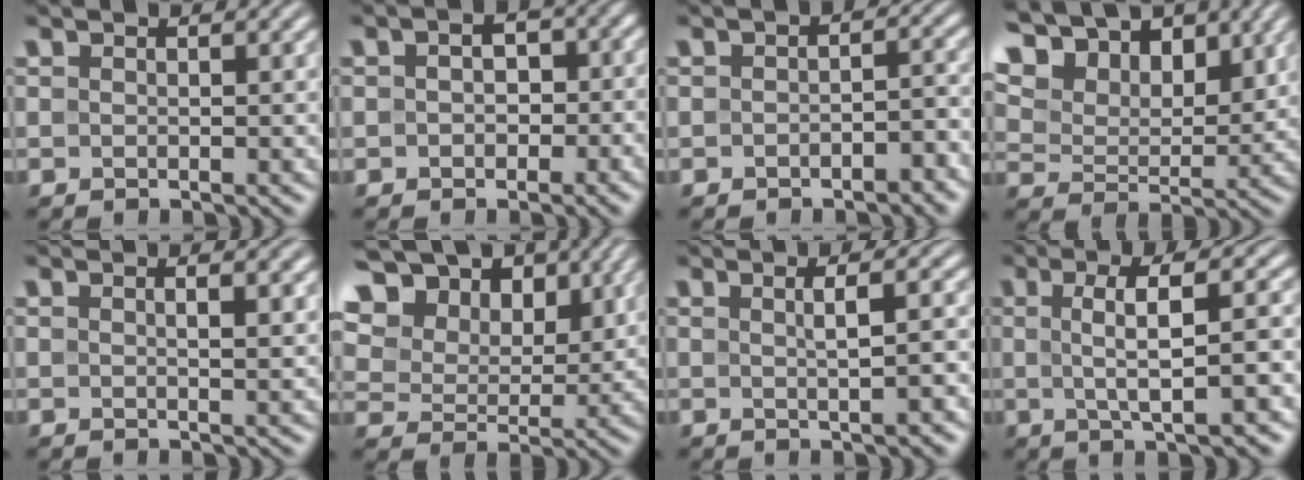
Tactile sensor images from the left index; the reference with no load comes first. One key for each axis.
{"total": 2.4, "fx": -0.3, "fy": 1.8, "fz": 1.5, "tx": -0.017, "ty": -0.001, "tz": -0.010}
{"total": 3.0, "fx": -1.3, "fy": 1.6, "fz": 2.2, "tx": -0.022, "ty": 0.005, "tz": -0.022}
{"total": 15.2, "fx": 9.6, "fy": 9.1, "fz": 7.5, "tx": -0.177, "ty": 0.039, "tz": 0.173}
{"total": 2.4, "fx": 1.0, "fy": 0.7, "fz": 2.0, "tx": -0.021, "ty": 0.003, "tz": 0.014}
{"total": 18.6, "fx": 9.5, "fy": 12.9, "fz": 9.5, "tx": -0.227, "ty": 0.038, "tz": 0.188}
{"total": 4.4, "fx": 0.6, "fy": 1.7, "fz": 4.0, "tx": -0.027, "ty": 0.021, "tz": -0.003}
{"total": 6.3, "fx": 0.2, "fy": 1.7, "fz": 6.0, "tx": -0.085, "ty": 0.010, "tz": -0.001}